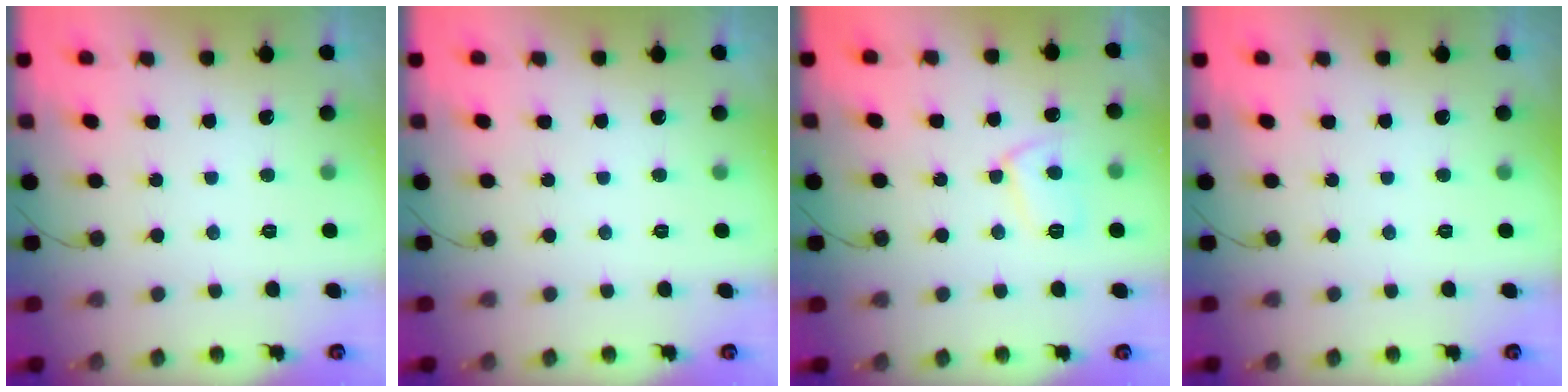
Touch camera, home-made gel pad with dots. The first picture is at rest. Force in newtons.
{"total": 0.0}
{"total": 7.6, "press": 7.5, "slide": 0.6}
{"total": 0.0}